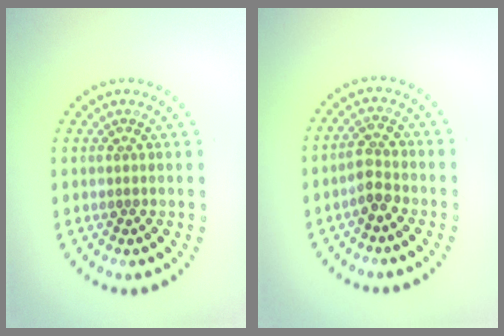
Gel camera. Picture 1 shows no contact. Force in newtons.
{"total": 2.1, "press": 1.9, "slide": 0.8}